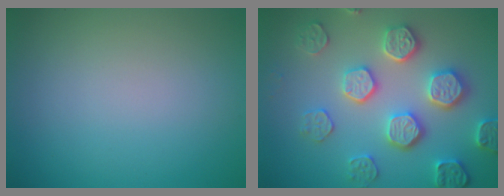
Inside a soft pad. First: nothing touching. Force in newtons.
{"total": 5.1, "press": 5.0, "slide": 1.1}